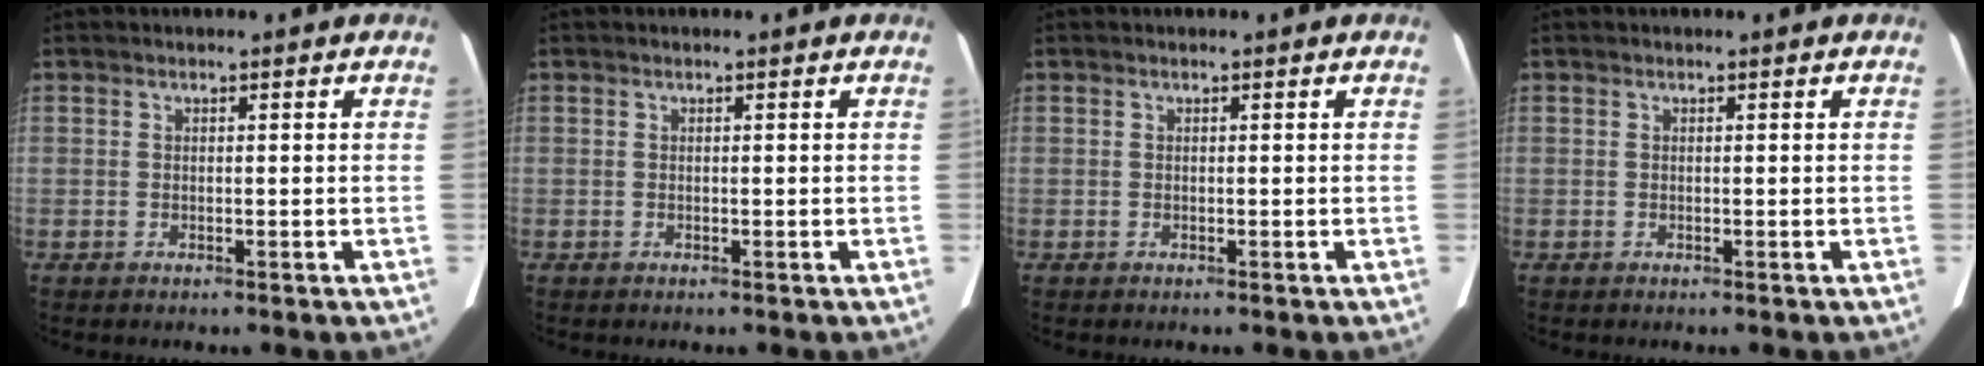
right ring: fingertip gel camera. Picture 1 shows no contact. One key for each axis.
{"total": 0.0}
{"total": 0.0}
{"total": 0.0}